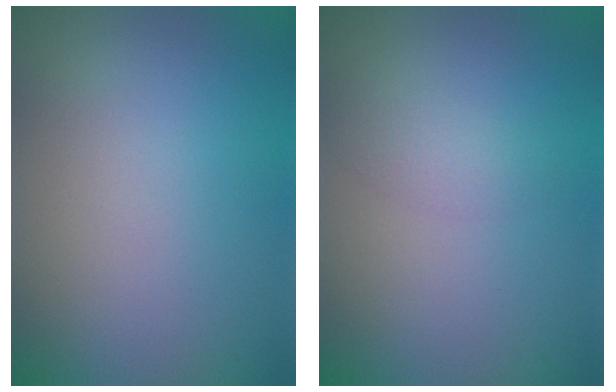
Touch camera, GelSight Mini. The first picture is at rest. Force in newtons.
{"total": 1.2, "press": 1.2, "slide": 0.1}